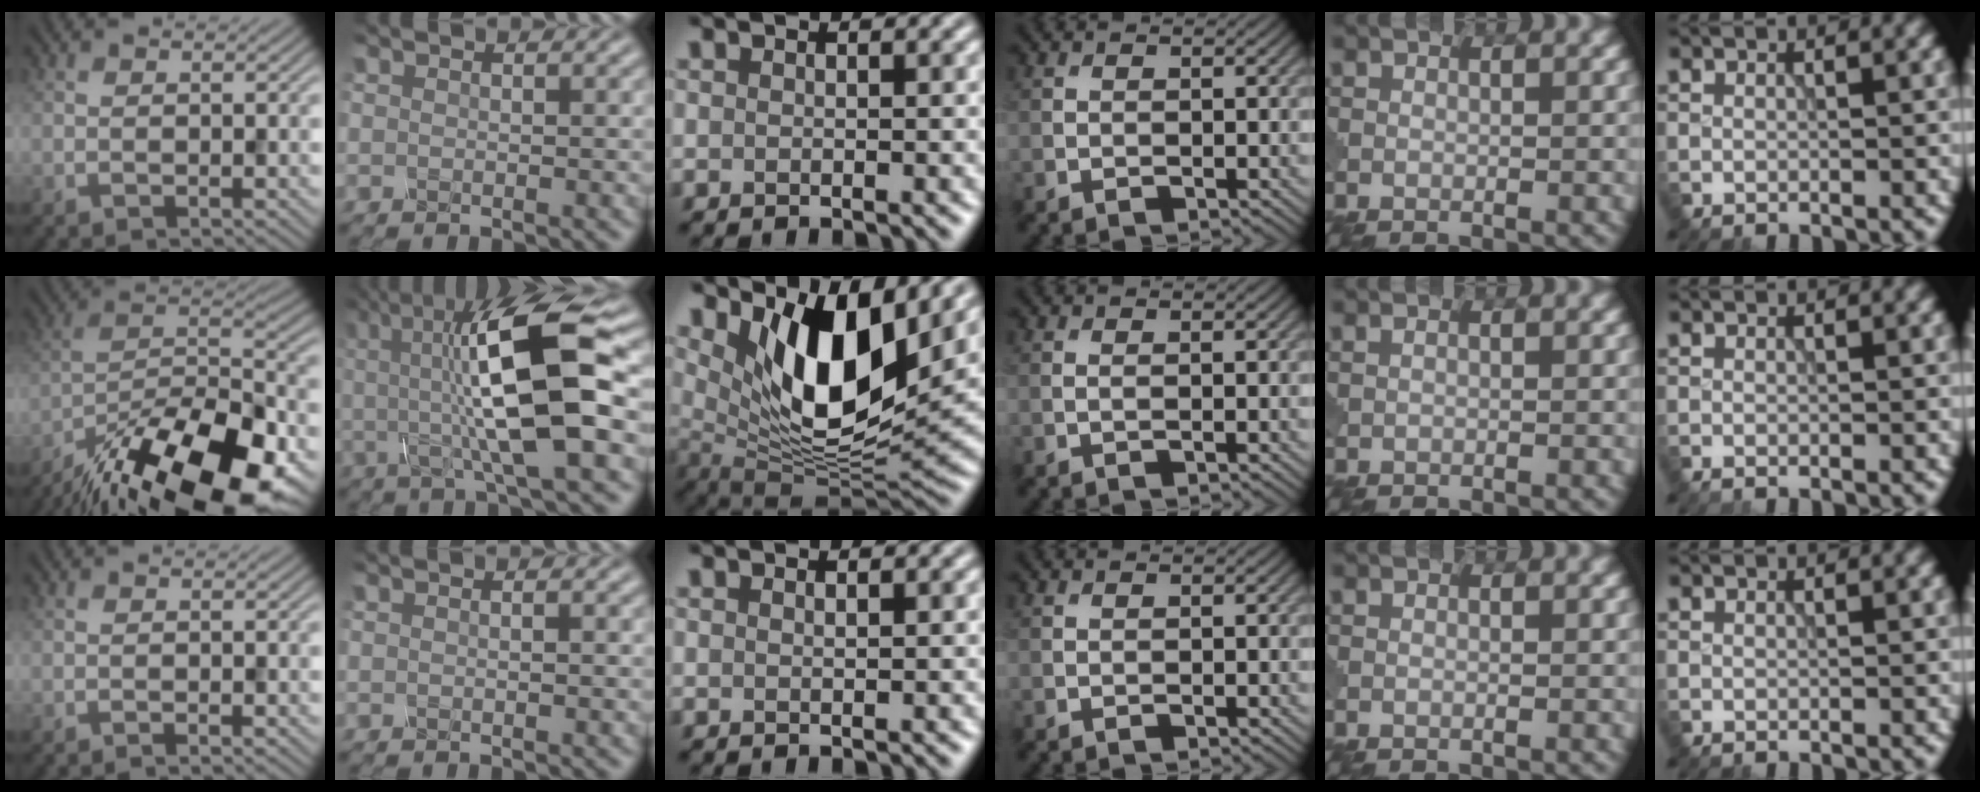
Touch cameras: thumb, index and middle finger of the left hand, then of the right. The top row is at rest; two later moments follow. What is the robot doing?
{"motion": "disassemble", "object": "glue stick"}